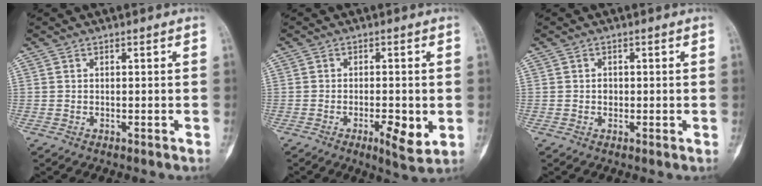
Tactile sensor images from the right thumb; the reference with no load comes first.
{"total": 6.2, "force": [-1.6, 1.8, 5.7], "torque": [-0.089, -0.010, -0.023]}
{"total": 1.1, "force": [0.0, 1.0, 0.5], "torque": [0.001, 0.004, -0.002]}